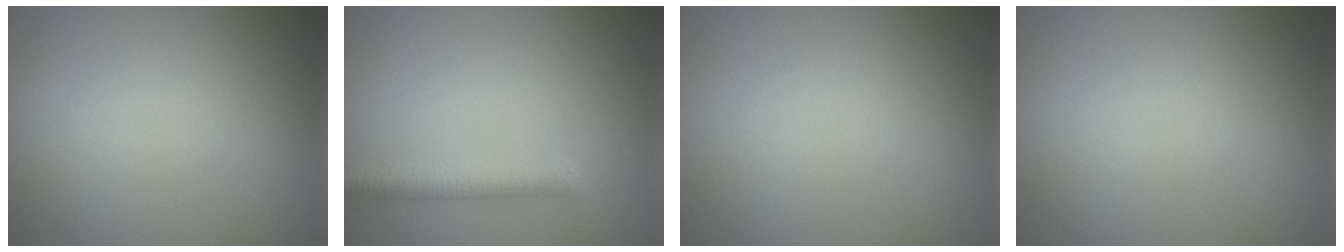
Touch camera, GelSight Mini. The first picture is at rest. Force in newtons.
{"total": 2.9, "press": 2.9, "slide": 0.2}
{"total": 0.0}
{"total": 0.0}